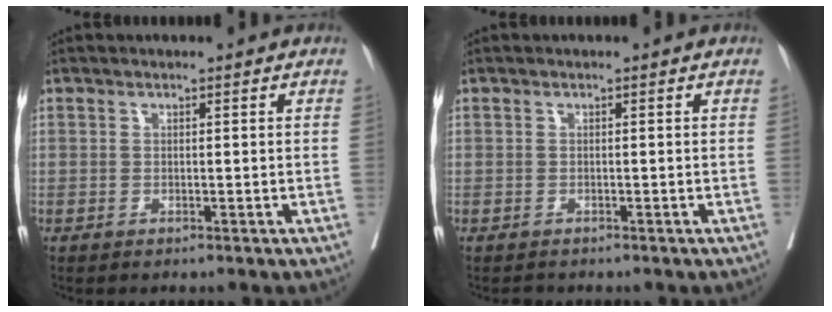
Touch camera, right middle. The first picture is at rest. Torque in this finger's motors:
{"motor_torque": [0.03, -0.03, 0.01, 0.00]}